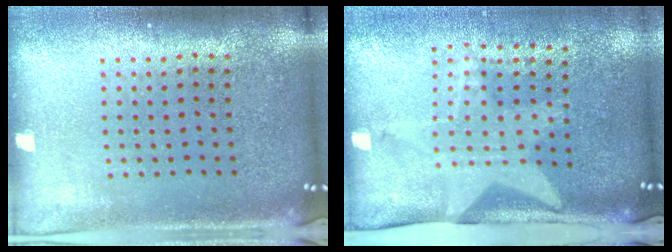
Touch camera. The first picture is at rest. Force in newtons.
{"total": 2.1, "press": 1.5, "slide": 1.4}